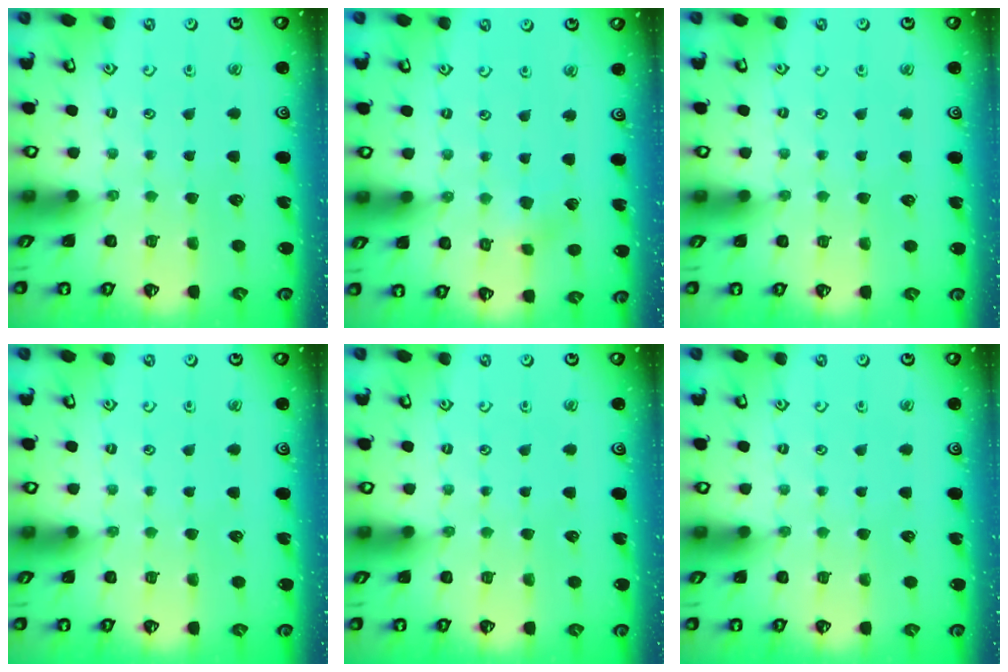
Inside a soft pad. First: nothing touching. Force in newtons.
{"total": 2.9, "press": 2.9, "slide": 0.3}
{"total": 0.0}
{"total": 0.0}
{"total": 0.0}
{"total": 0.0}